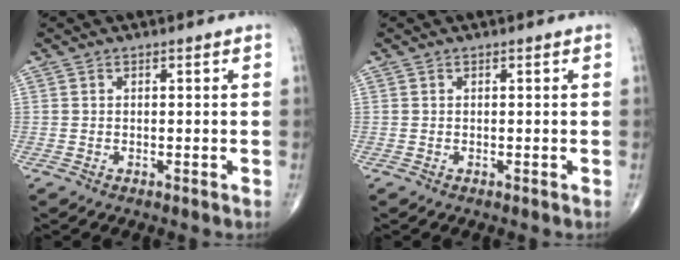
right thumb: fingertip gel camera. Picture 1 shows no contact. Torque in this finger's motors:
{"motor_torque": [-0.06, 0.06, -0.09, 0.08, 0.01]}